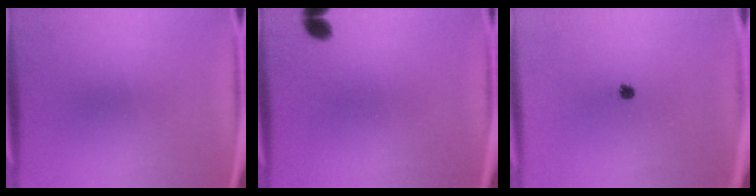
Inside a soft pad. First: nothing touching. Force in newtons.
{"total": 2.3}
{"total": 1.3}